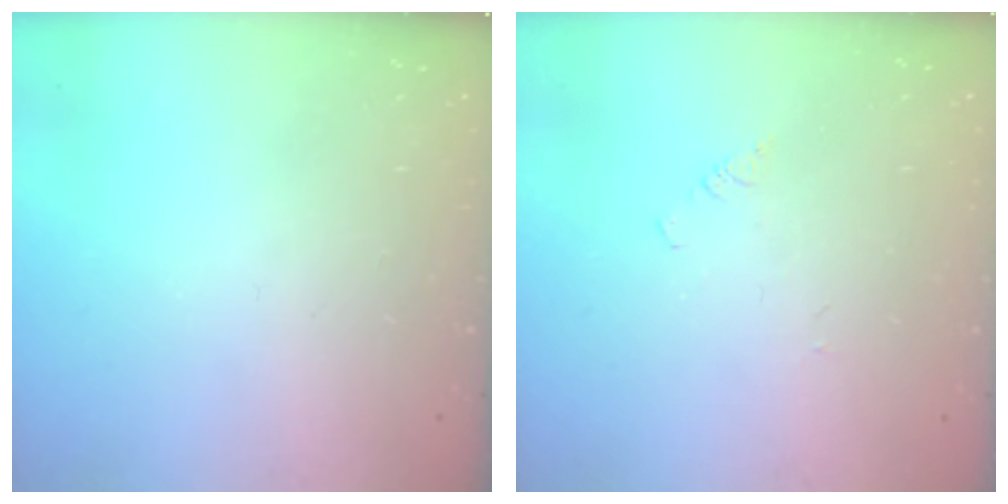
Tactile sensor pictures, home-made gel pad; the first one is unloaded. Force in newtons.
{"total": 1.0, "press": 0.9, "slide": 0.2}